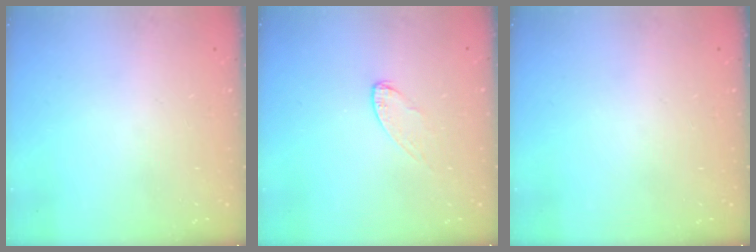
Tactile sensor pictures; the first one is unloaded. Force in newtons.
{"total": 4.7, "press": 4.7, "slide": 0.5}
{"total": 0.0}